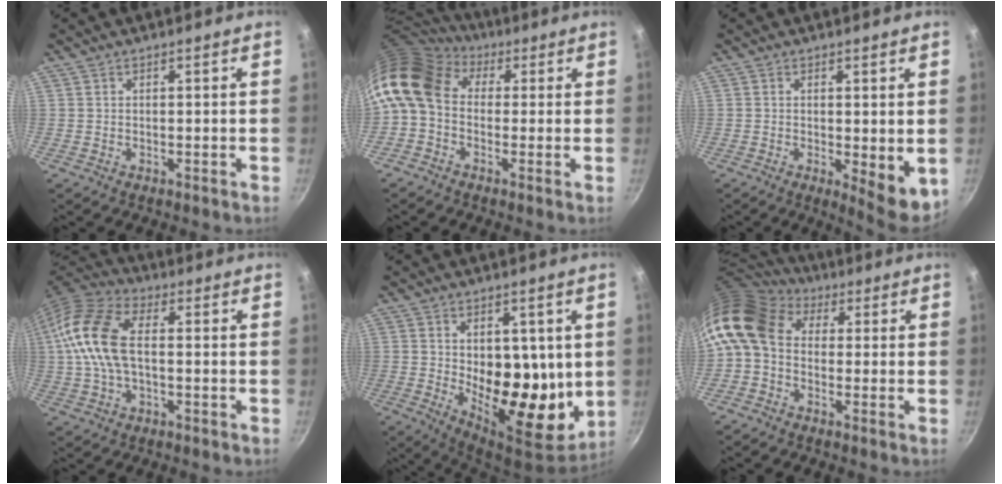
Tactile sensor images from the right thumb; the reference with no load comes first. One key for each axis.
{"total": 14.6, "fx": 1.8, "fy": 11.0, "fz": 9.5, "tx": -0.197, "ty": 0.032, "tz": 0.010}
{"total": 7.3, "fx": -0.5, "fy": 2.5, "fz": 6.8, "tx": -0.081, "ty": -0.013, "tz": -0.001}
{"total": 14.4, "fx": 0.5, "fy": 8.1, "fz": 11.9, "tx": -0.240, "ty": 0.031, "tz": -0.008}
{"total": 16.6, "fx": 1.0, "fy": 9.6, "fz": 13.5, "tx": -0.155, "ty": -0.054, "tz": 0.026}
{"total": 13.2, "fx": 1.4, "fy": 9.9, "fz": 8.6, "tx": -0.172, "ty": 0.028, "tz": 0.003}